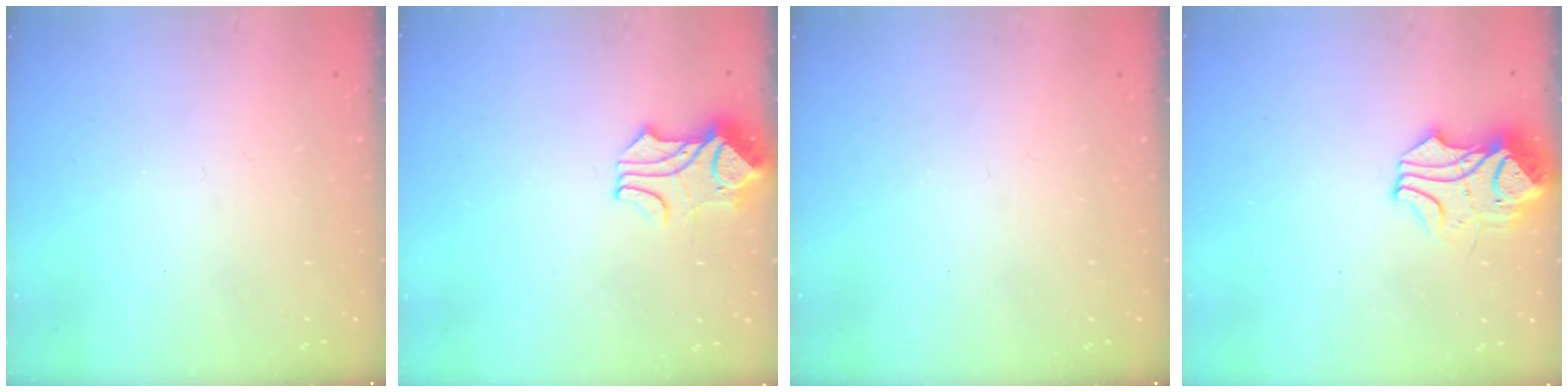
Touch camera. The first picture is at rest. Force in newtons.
{"total": 1.7, "press": 1.4, "slide": 1.0}
{"total": 0.0}
{"total": 6.5, "press": 6.4, "slide": 1.2}